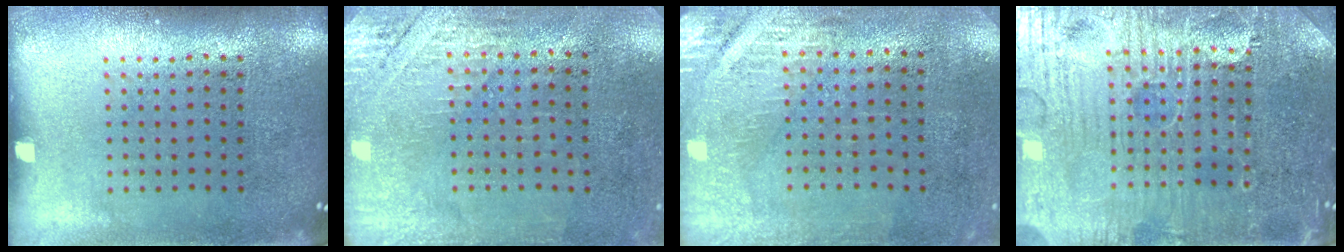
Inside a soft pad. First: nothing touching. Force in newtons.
{"total": 2.7, "press": 2.4, "slide": 1.3}
{"total": 2.9, "press": 2.5, "slide": 1.4}
{"total": 5.1, "press": 4.8, "slide": 1.8}